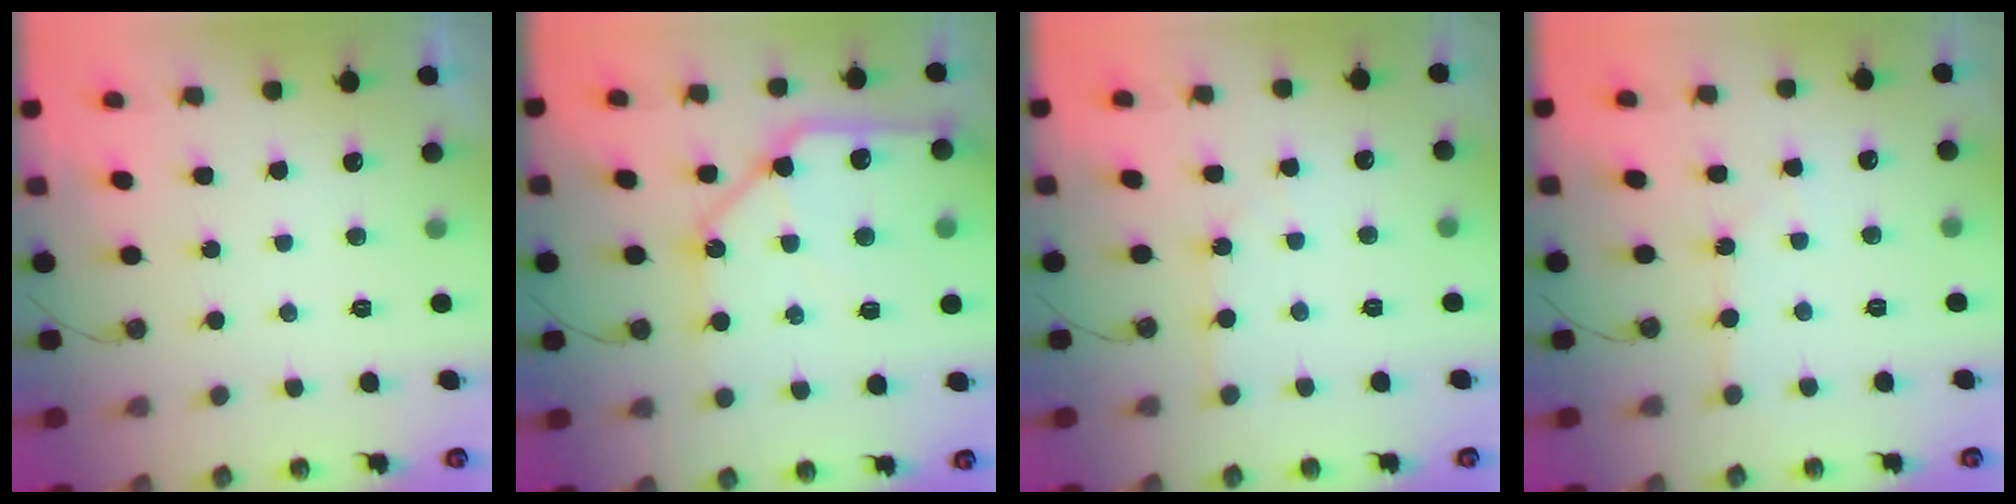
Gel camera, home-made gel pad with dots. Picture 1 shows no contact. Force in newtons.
{"total": 17.7, "press": 17.6, "slide": 2.2}
{"total": 2.0, "press": 2.0, "slide": 0.2}
{"total": 3.1, "press": 3.1, "slide": 0.3}